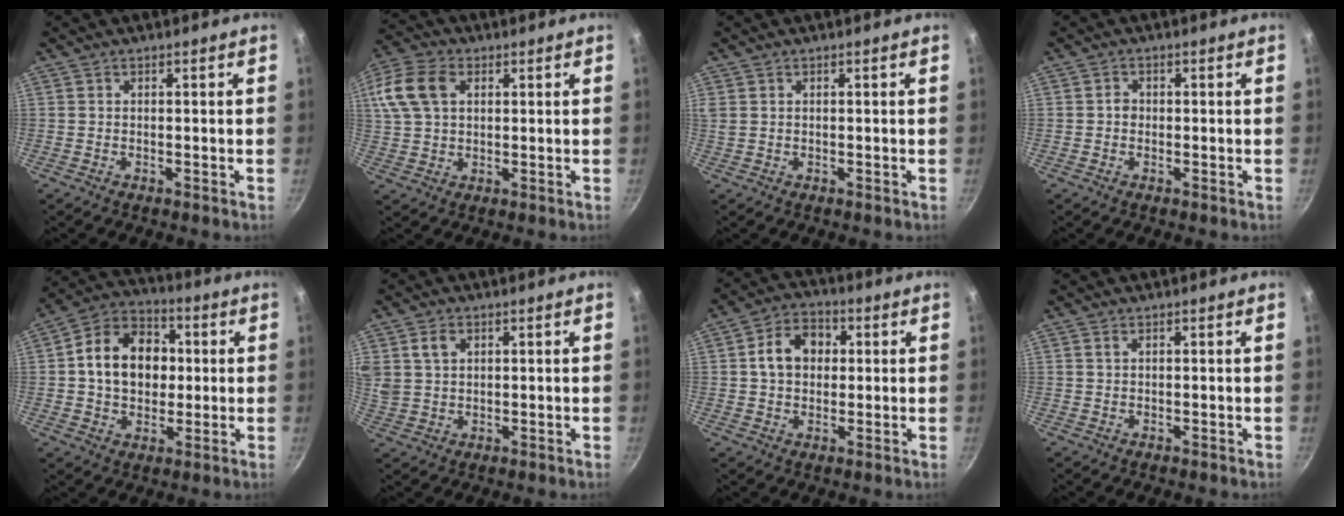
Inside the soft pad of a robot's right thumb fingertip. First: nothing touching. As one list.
[{"total": 14.5, "force": [4.5, 10.2, 9.3], "torque": [-0.214, 0.026, 0.079]}, {"total": 1.4, "force": [0.7, 1.0, 0.7], "torque": [-0.014, 0.003, 0.014]}, {"total": 1.4, "force": [-0.2, 1.2, 0.6], "torque": [-0.008, 0.007, -0.005]}, {"total": 14.7, "force": [1.4, 11.3, 9.3], "torque": [-0.124, 0.021, 0.009]}, {"total": 6.7, "force": [2.7, 5.0, 3.6], "torque": [-0.061, -0.001, 0.056]}, {"total": 8.9, "force": [1.4, 6.9, 5.5], "torque": [-0.063, 0.017, 0.013]}, {"total": 0.6, "force": [0.3, 0.3, 0.4], "torque": [-0.007, 0.001, 0.007]}]